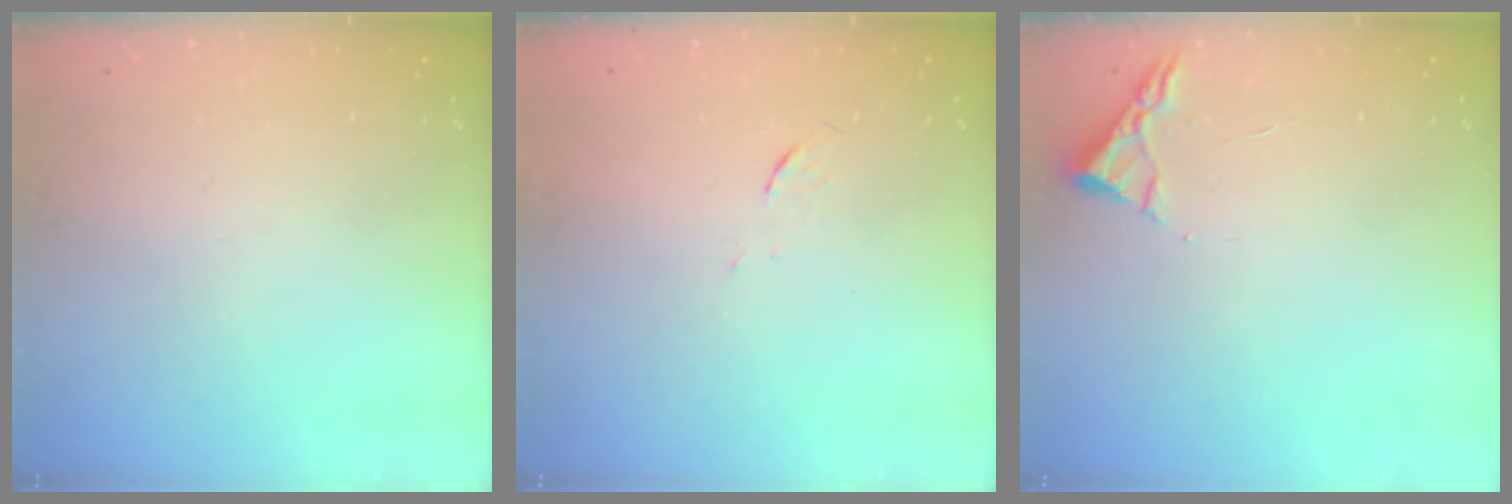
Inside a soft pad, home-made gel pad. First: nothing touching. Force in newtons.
{"total": 3.1, "press": 2.8, "slide": 1.2}
{"total": 3.0, "press": 2.9, "slide": 0.4}